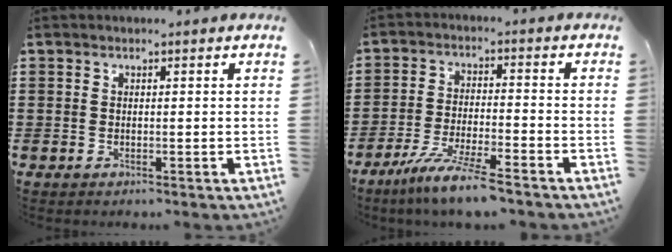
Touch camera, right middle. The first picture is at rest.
{"total": 7.7, "force": [-6.4, -0.1, 4.2], "torque": [-0.089, -0.014, -0.122]}